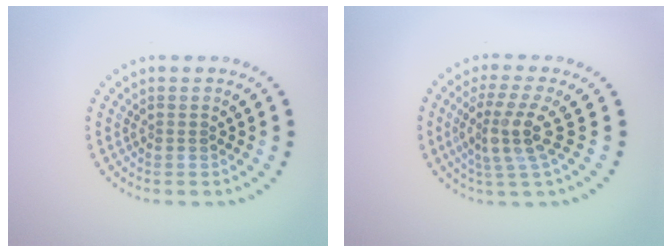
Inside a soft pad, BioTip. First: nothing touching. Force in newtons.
{"total": 3.8, "press": 2.8, "slide": 2.6}